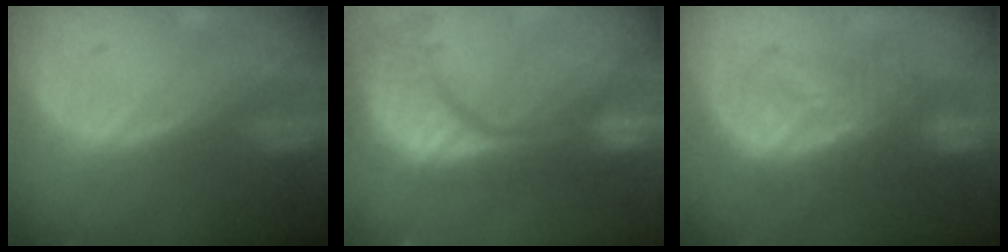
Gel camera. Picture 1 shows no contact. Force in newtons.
{"total": 15.5, "press": 12.2, "slide": 9.5}
{"total": 8.0, "press": 7.9, "slide": 1.5}